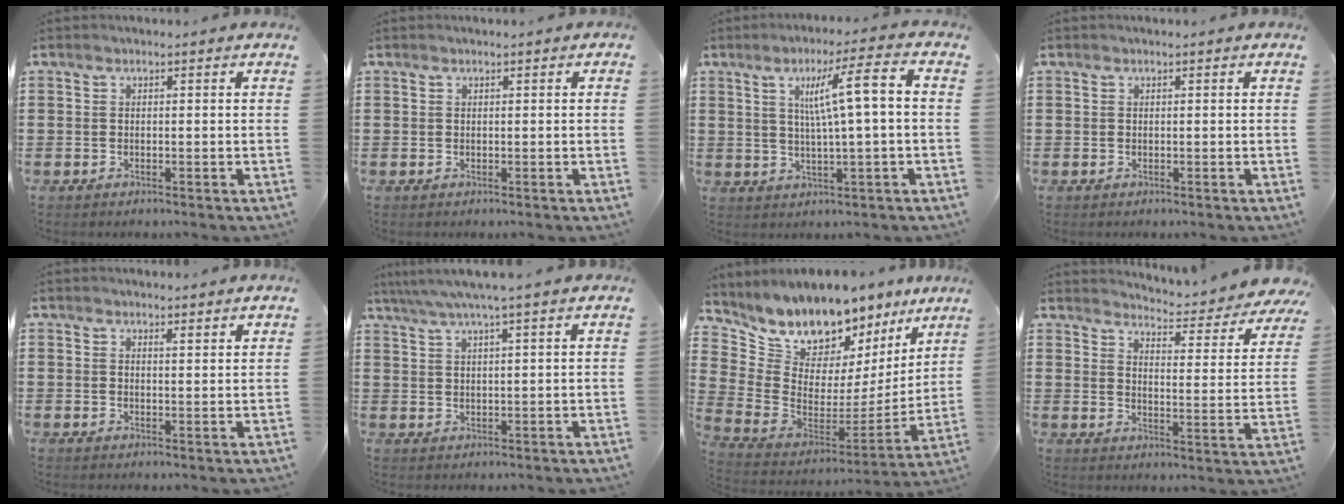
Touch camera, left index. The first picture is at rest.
{"total": 0.0}
{"total": 7.6, "force": [1.3, 0.3, 7.5], "torque": [-0.146, 0.002, 0.014]}
{"total": 0.0}
{"total": 1.8, "force": [1.7, 0.3, 0.4], "torque": [-0.003, -0.002, 0.032]}
{"total": 3.7, "force": [2.6, -0.5, 2.5], "torque": [-0.054, -0.006, 0.045]}
{"total": 9.2, "force": [8.6, 3.2, 0.8], "torque": [-0.076, -0.076, 0.155]}
{"total": 4.0, "force": [4.0, -0.2, 0.7], "torque": [-0.024, -0.046, 0.057]}